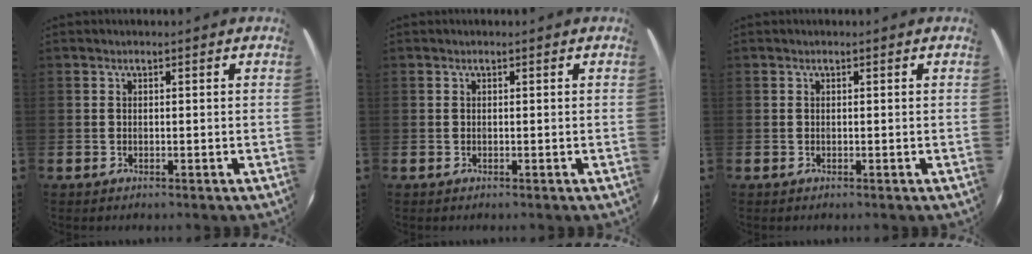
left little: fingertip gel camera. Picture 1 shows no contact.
{"total": 0.0}
{"total": 0.0}